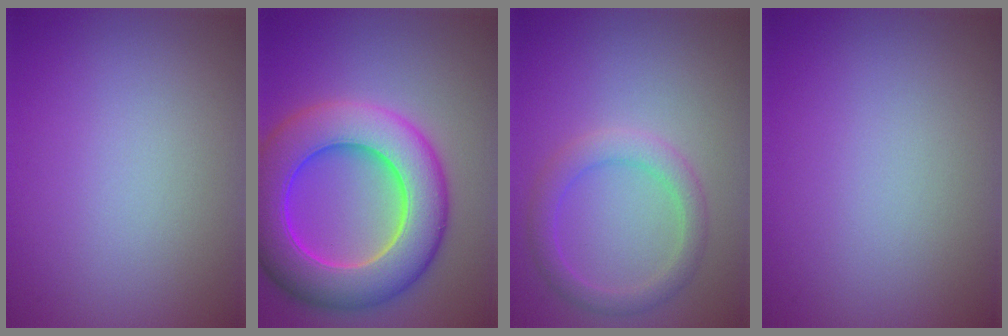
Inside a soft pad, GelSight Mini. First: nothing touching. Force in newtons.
{"total": 10.7, "press": 10.7, "slide": 0.4}
{"total": 2.8, "press": 2.8, "slide": 0.1}
{"total": 0.0}